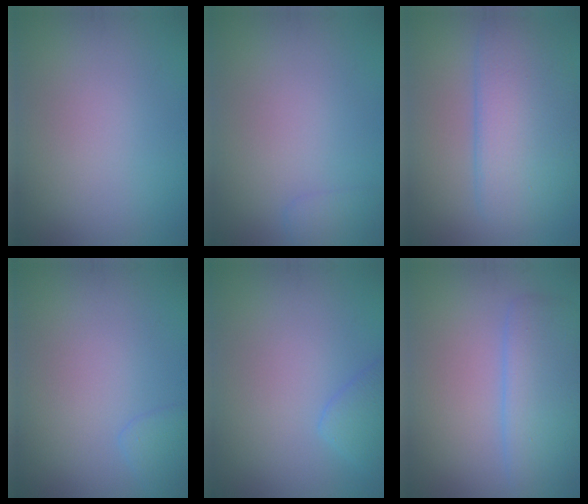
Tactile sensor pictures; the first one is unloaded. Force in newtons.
{"total": 1.3, "press": 1.3, "slide": 0.1}
{"total": 6.3, "press": 6.3, "slide": 0.2}
{"total": 1.5, "press": 1.4, "slide": 0.1}
{"total": 2.0, "press": 1.9, "slide": 0.0}
{"total": 4.8, "press": 4.8, "slide": 0.1}